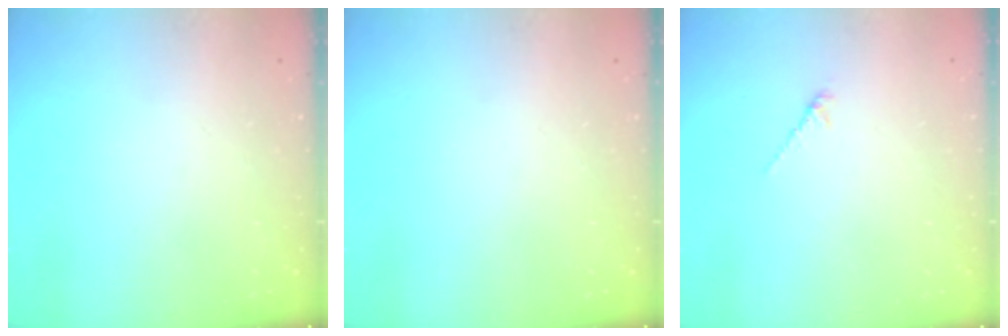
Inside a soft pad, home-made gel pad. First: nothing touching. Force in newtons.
{"total": 0.0}
{"total": 2.0, "press": 2.0, "slide": 0.6}